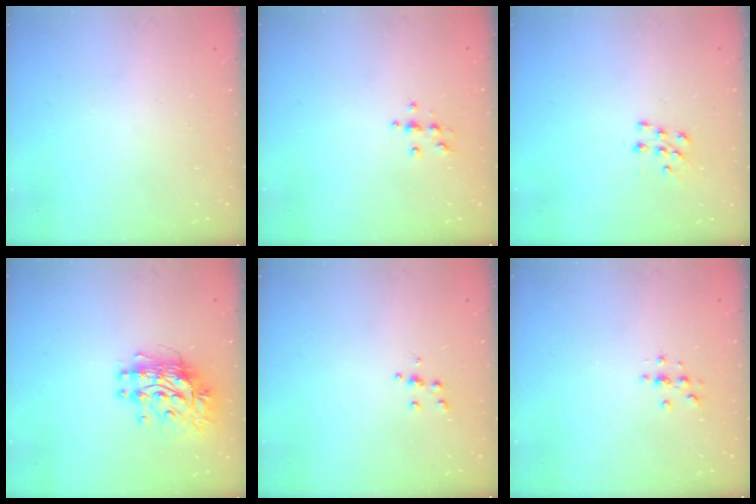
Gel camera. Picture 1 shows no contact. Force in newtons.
{"total": 3.9, "press": 3.8, "slide": 0.5}
{"total": 7.0, "press": 7.0, "slide": 0.7}
{"total": 11.9, "press": 11.9, "slide": 1.0}
{"total": 4.3, "press": 4.3, "slide": 0.5}
{"total": 2.7, "press": 2.7, "slide": 0.3}